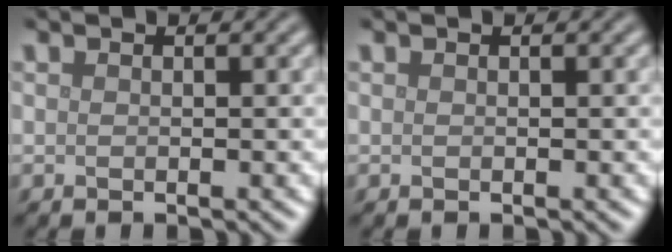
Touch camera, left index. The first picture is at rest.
{"total": 0.0}